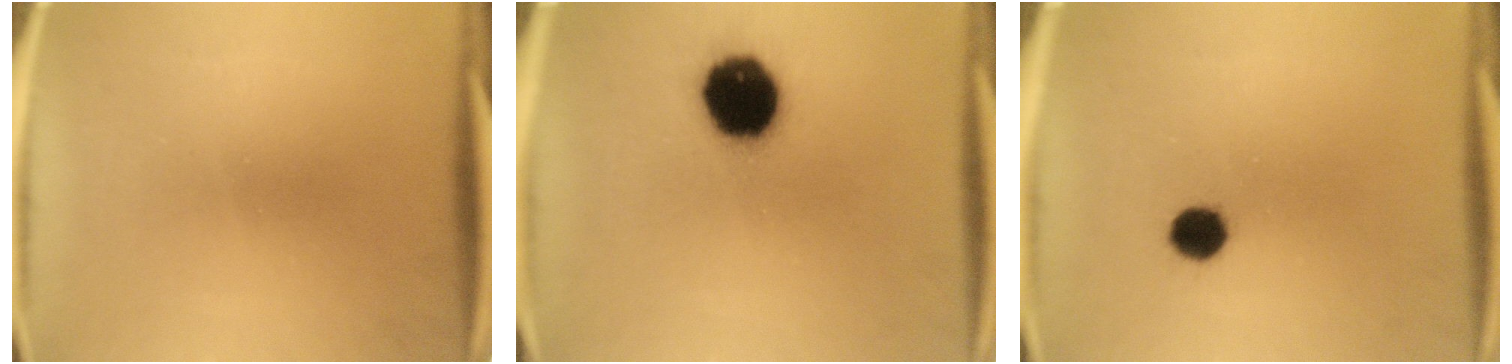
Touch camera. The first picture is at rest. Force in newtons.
{"total": 16.5}
{"total": 4.7}